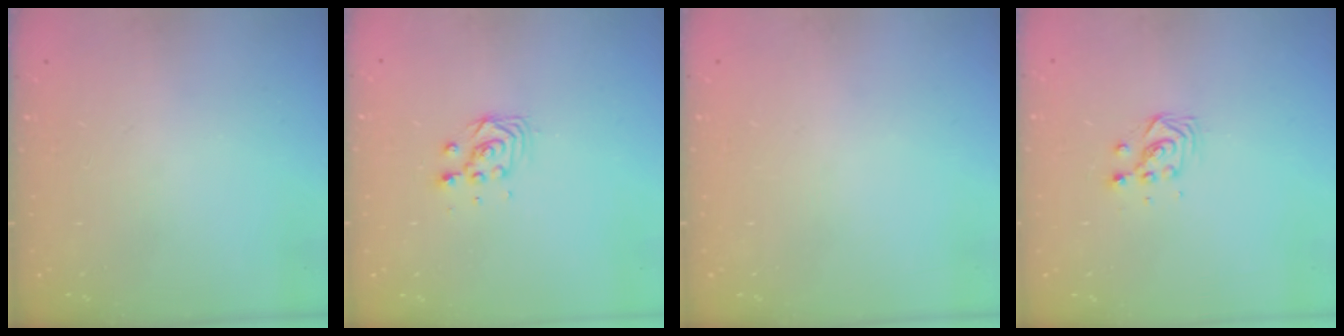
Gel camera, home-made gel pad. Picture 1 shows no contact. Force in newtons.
{"total": 5.3, "press": 5.2, "slide": 0.2}
{"total": 0.0}
{"total": 3.3, "press": 3.3, "slide": 0.3}